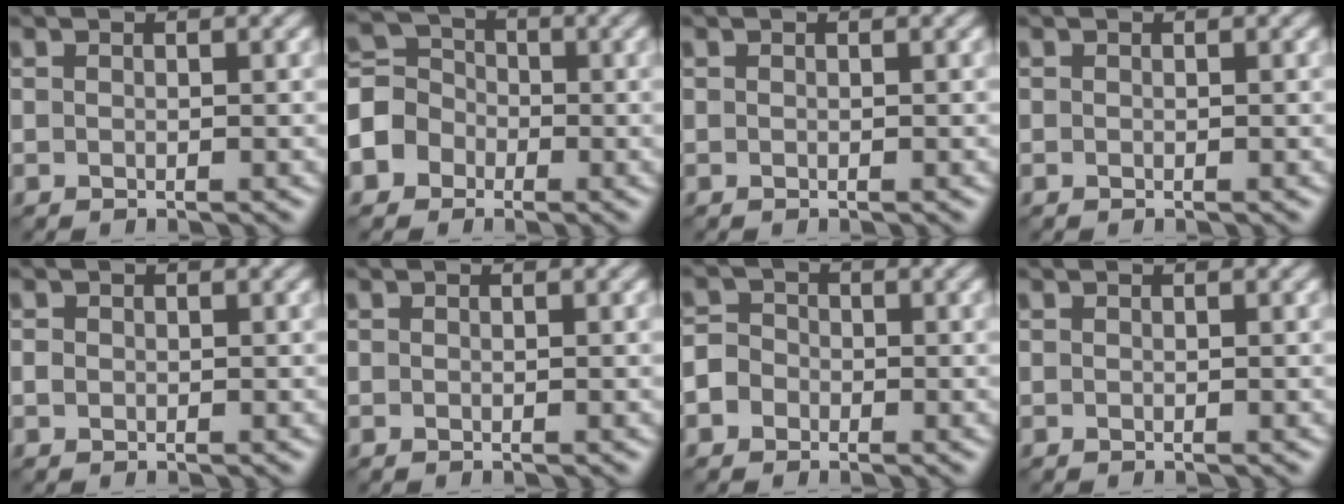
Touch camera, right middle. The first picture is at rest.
{"total": 5.0, "force": [-1.8, 4.3, 1.8], "torque": [-0.029, 0.010, -0.049]}
{"total": 0.0}
{"total": 0.0}
{"total": 0.6, "force": [0.0, 0.6, 0.3], "torque": [-0.006, 0.001, -0.002]}
{"total": 0.0}
{"total": 3.1, "force": [-1.2, 2.7, 1.0], "torque": [-0.006, 0.010, -0.036]}
{"total": 0.0}